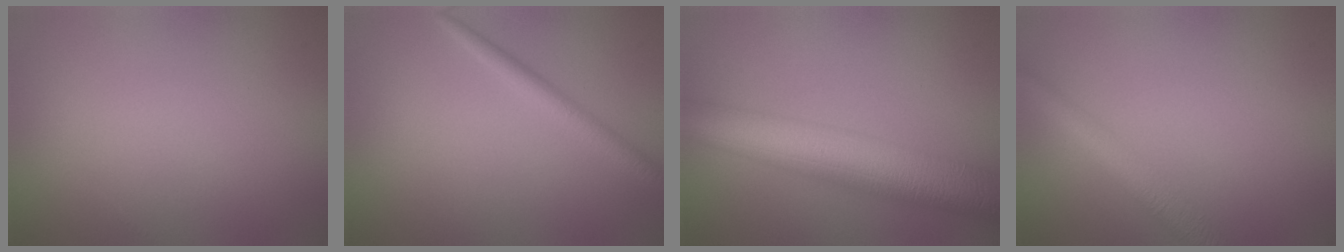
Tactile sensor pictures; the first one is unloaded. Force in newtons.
{"total": 1.9, "press": 1.9, "slide": 0.1}
{"total": 9.7, "press": 9.7, "slide": 0.3}
{"total": 3.0, "press": 3.0, "slide": 0.2}